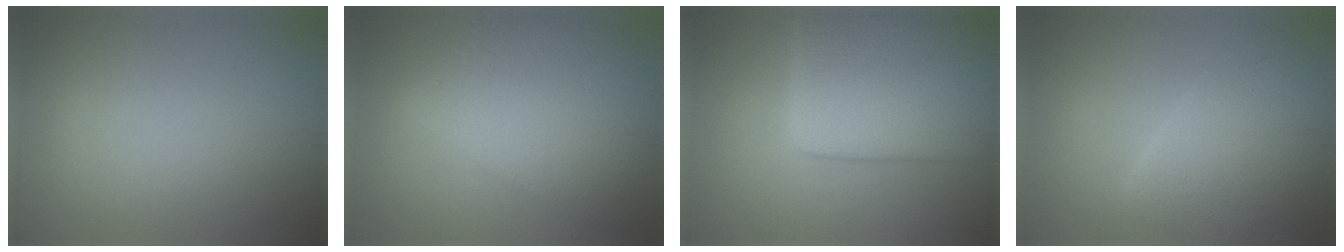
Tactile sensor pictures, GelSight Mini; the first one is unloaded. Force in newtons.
{"total": 8.8, "press": 8.8, "slide": 0.1}
{"total": 14.6, "press": 14.6, "slide": 0.1}
{"total": 6.1, "press": 6.1, "slide": 0.6}